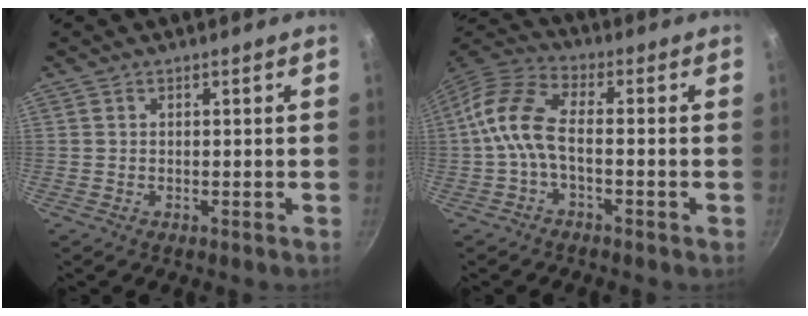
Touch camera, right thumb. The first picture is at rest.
{"total": 9.6, "force": [-2.1, 4.8, 8.0], "torque": [-0.171, 0.037, -0.058]}